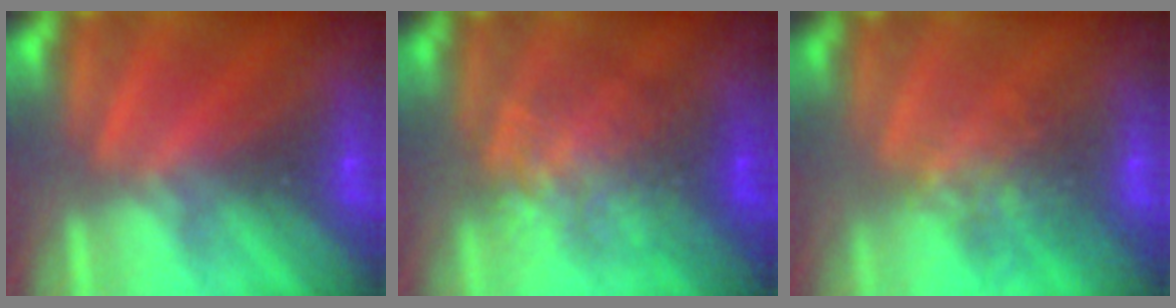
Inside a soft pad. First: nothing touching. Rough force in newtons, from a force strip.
{"total": 2.3}
{"total": 4.5}